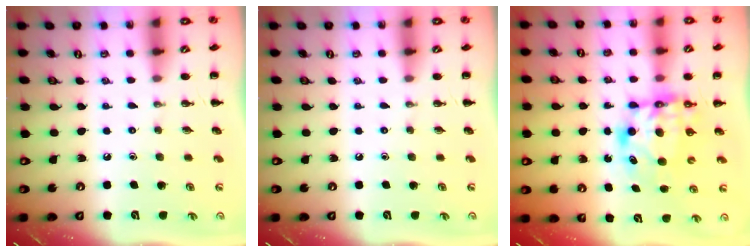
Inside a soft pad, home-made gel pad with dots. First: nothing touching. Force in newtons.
{"total": 0.0}
{"total": 7.1, "press": 7.0, "slide": 1.2}